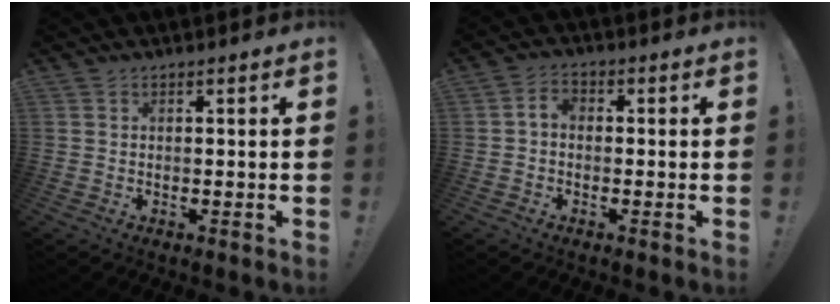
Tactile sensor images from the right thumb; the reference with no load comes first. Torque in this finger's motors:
{"motor_torque": [0.66, 0.54, 0.65, -0.23, 0.07]}